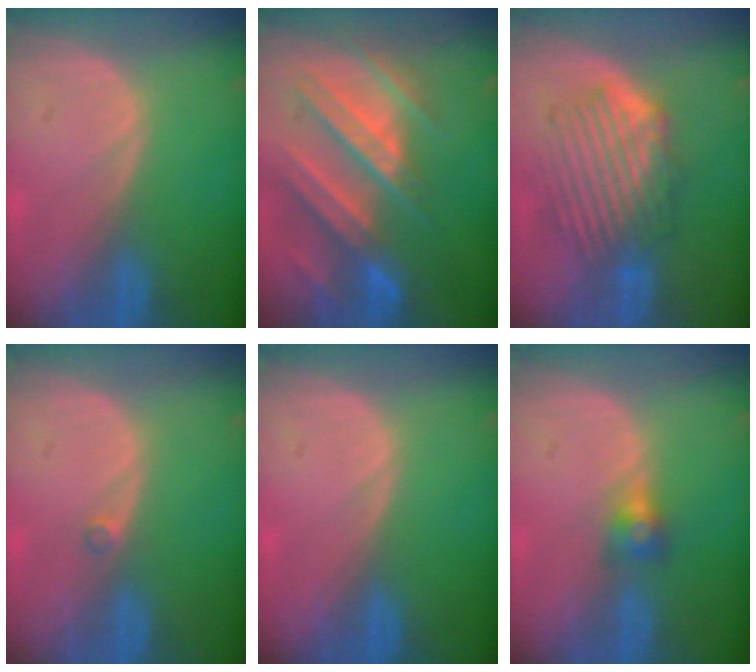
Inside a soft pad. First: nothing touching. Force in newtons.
{"total": 11.1, "press": 9.8, "slide": 5.2}
{"total": 8.4, "press": 7.8, "slide": 3.1}
{"total": 1.0, "press": 0.8, "slide": 0.5}
{"total": 0.0}
{"total": 2.8, "press": 2.5, "slide": 1.3}